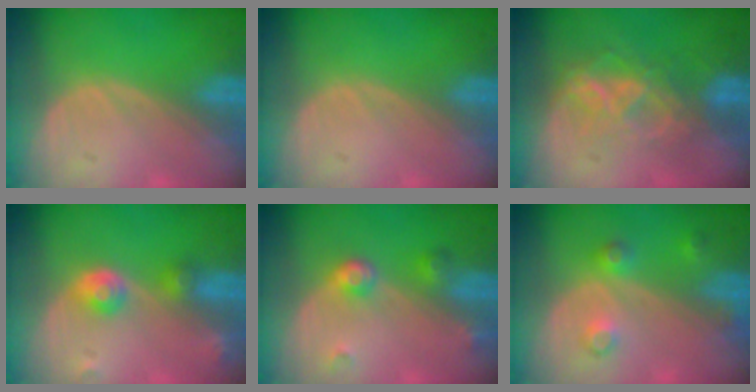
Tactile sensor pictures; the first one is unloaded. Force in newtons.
{"total": 0.0}
{"total": 6.1, "press": 6.1, "slide": 0.7}
{"total": 4.2, "press": 4.1, "slide": 1.0}
{"total": 3.9, "press": 3.6, "slide": 1.5}
{"total": 3.5, "press": 3.3, "slide": 1.3}